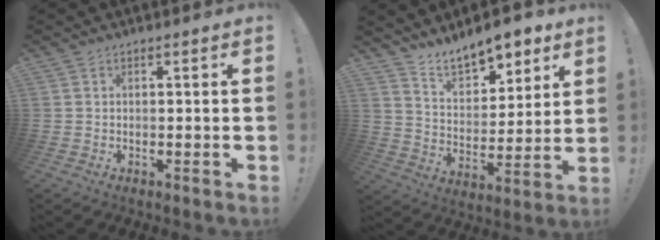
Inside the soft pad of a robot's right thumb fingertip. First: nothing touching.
{"total": 12.3, "force": [10.3, 4.9, 4.4], "torque": [-0.087, -0.073, 0.191]}